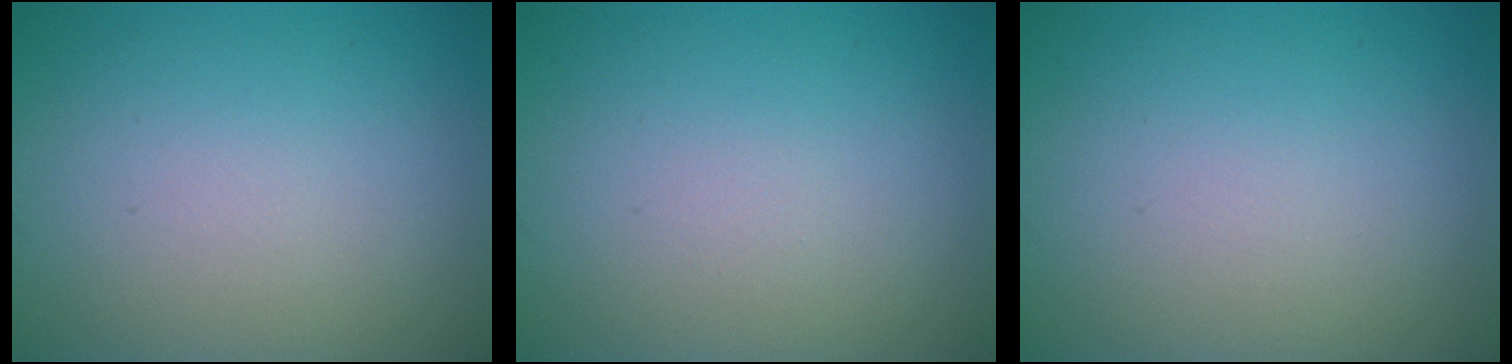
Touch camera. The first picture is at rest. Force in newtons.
{"total": 0.0}
{"total": 0.0}